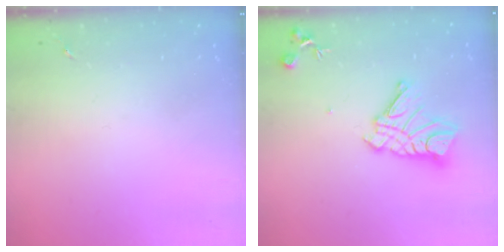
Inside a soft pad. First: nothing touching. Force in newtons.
{"total": 13.7, "press": 13.6, "slide": 1.2}